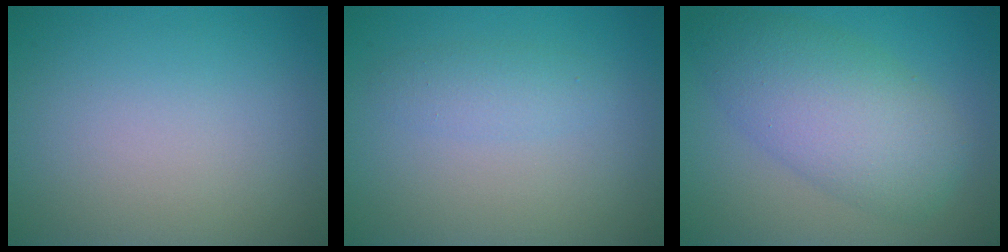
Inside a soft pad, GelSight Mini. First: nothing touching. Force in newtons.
{"total": 1.6, "press": 1.6, "slide": 0.0}
{"total": 7.2, "press": 7.2, "slide": 0.2}